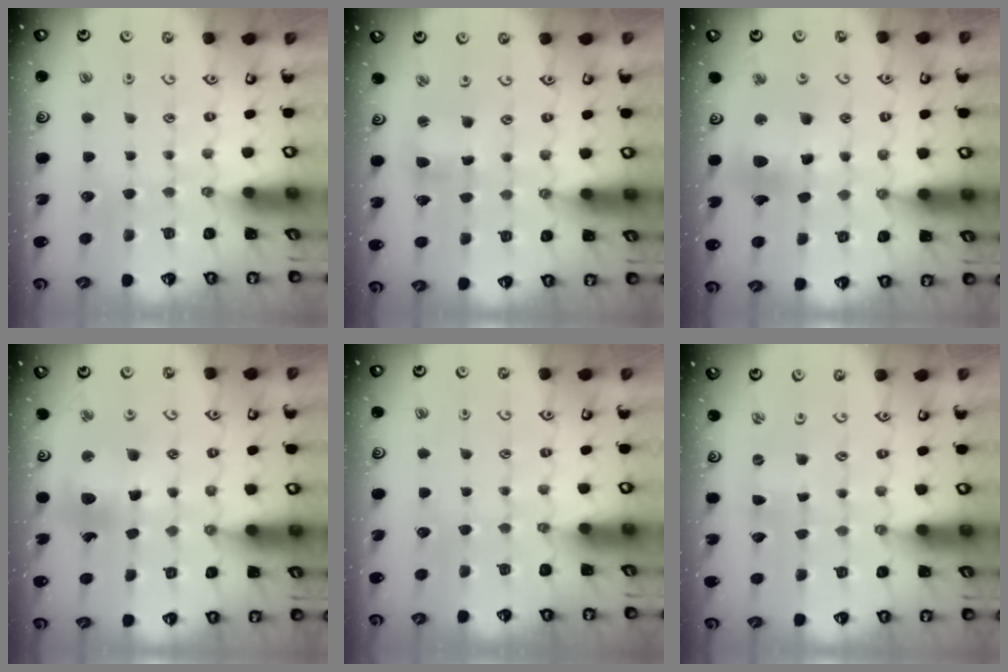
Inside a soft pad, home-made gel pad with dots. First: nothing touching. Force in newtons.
{"total": 3.9, "press": 3.9, "slide": 0.4}
{"total": 12.4, "press": 12.3, "slide": 1.6}
{"total": 11.1, "press": 11.1, "slide": 0.6}
{"total": 0.0}
{"total": 0.0}